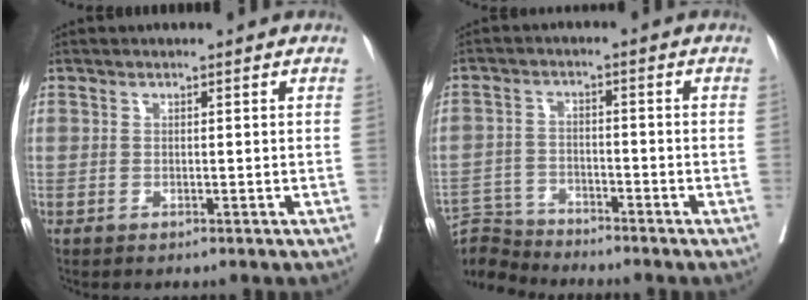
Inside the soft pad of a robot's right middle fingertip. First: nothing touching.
{"total": 7.6, "force": [-7.6, 0.4, -0.5], "torque": [0.004, 0.008, -0.147]}